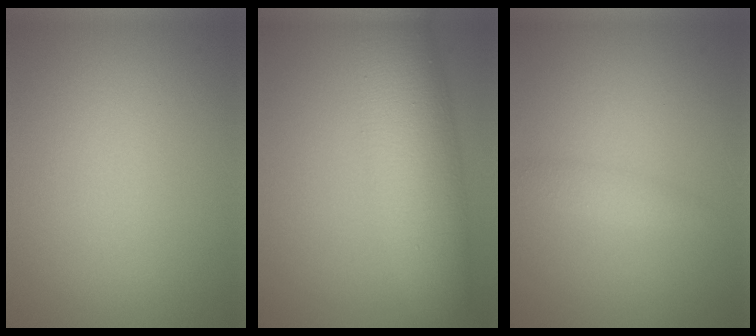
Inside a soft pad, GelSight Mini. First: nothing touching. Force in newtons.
{"total": 8.2, "press": 8.2, "slide": 0.2}
{"total": 1.2, "press": 1.2, "slide": 0.0}